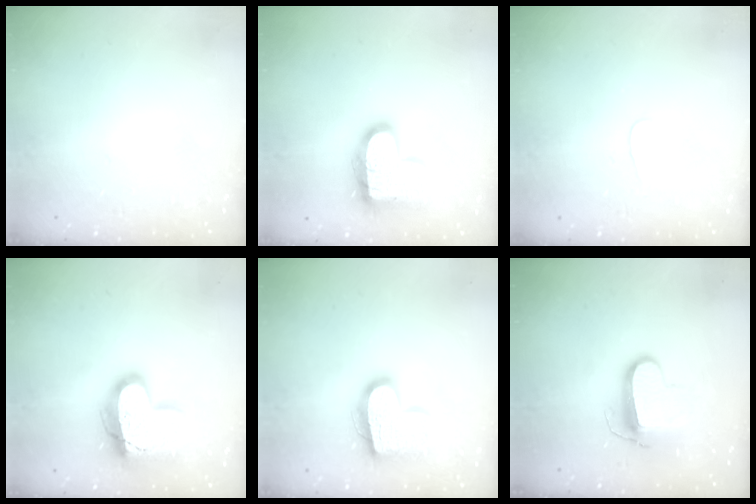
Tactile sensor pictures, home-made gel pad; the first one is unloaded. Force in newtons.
{"total": 16.9, "press": 16.8, "slide": 1.1}
{"total": 2.8, "press": 2.7, "slide": 0.3}
{"total": 19.3, "press": 19.2, "slide": 2.0}
{"total": 16.7, "press": 16.7, "slide": 1.1}
{"total": 10.9, "press": 10.8, "slide": 0.6}